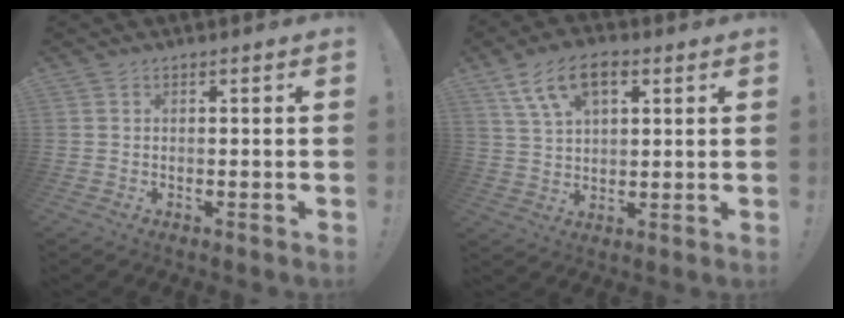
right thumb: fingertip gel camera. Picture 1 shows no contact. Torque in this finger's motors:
{"motor_torque": [0.14, 0.20, 0.15, 0.11, 0.12]}